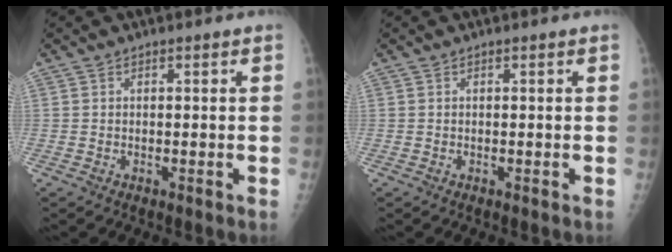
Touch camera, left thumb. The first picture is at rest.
{"total": 0.0}